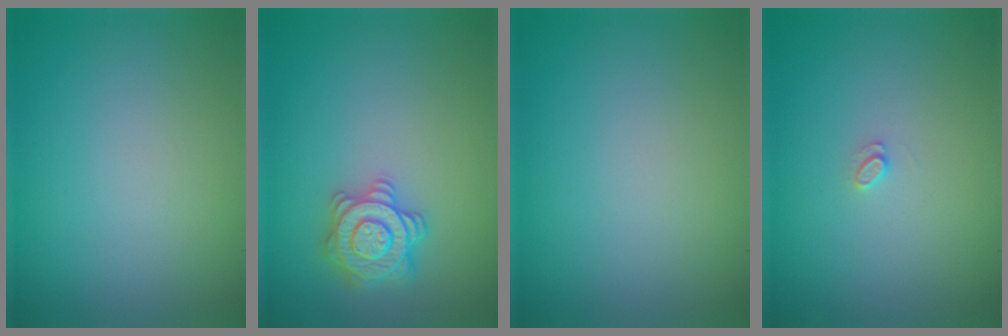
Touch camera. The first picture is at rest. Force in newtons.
{"total": 3.6, "press": 3.5, "slide": 1.0}
{"total": 0.0}
{"total": 0.7, "press": 0.7, "slide": 0.1}